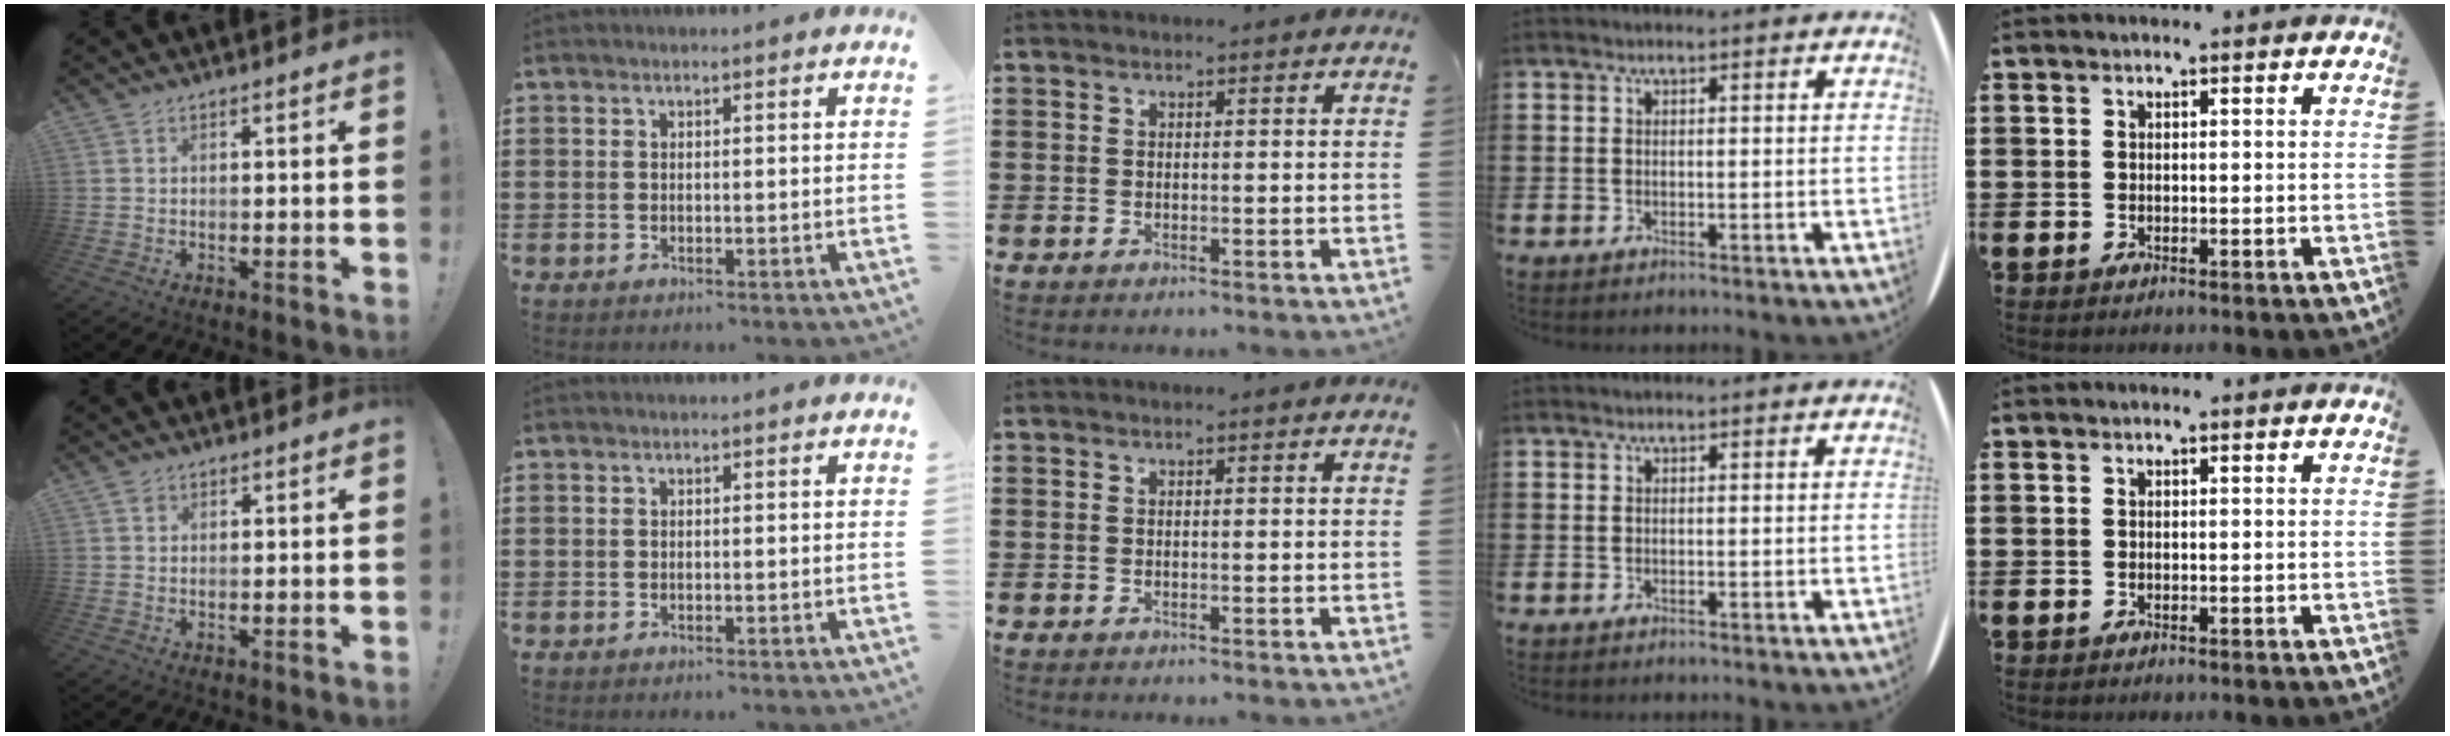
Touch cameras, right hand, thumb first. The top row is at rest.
{"thumb": {"total": 1.0, "force": [0.6, 0.7, 0.2], "torque": [0.001, -0.001, 0.012]}}